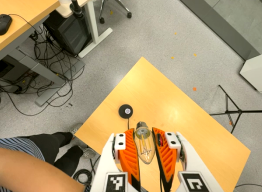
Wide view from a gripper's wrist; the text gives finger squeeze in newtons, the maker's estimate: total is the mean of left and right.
{"total": 22.8, "left": 24.5, "right": 21.1}